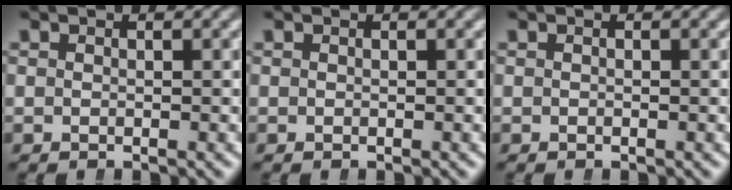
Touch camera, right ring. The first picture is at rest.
{"total": 0.0}
{"total": 0.0}